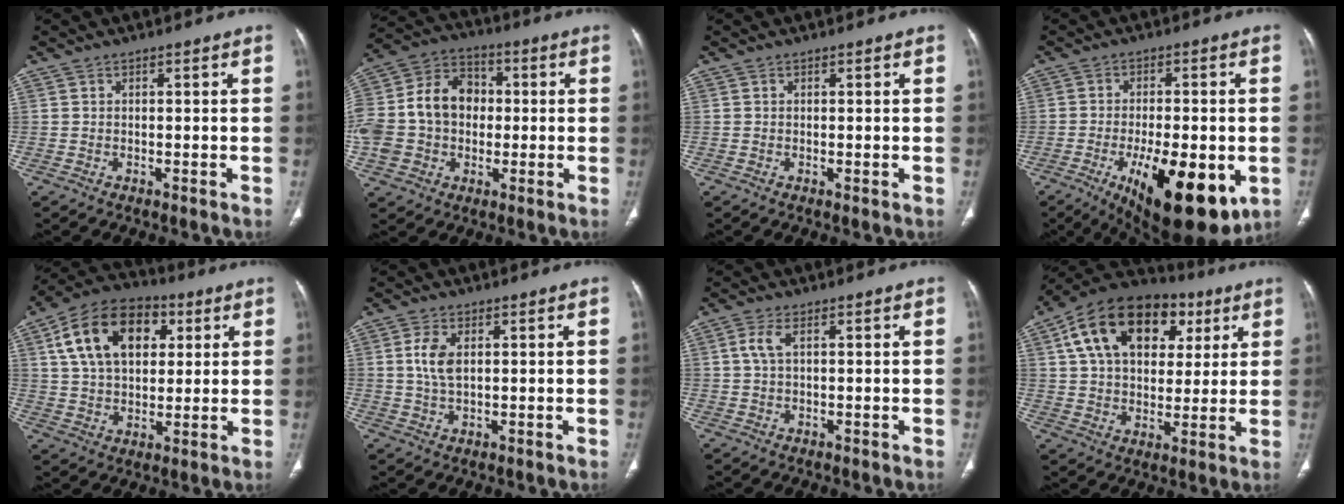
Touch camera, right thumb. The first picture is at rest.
{"total": 18.7, "force": [-0.6, 14.8, 11.4], "torque": [-0.227, 0.037, -0.011]}
{"total": 0.0}
{"total": 19.4, "force": [-6.7, 7.6, 16.5], "torque": [-0.218, -0.013, -0.082]}
{"total": 17.9, "force": [5.8, 11.6, 12.3], "torque": [-0.190, 0.006, 0.094]}
{"total": 4.9, "force": [1.1, 2.6, 4.1], "torque": [-0.090, -0.001, 0.020]}
{"total": 2.9, "force": [0.7, 1.1, 2.5], "torque": [-0.070, 0.009, 0.016]}
{"total": 22.5, "force": [8.5, 14.7, 14.8], "torque": [-0.222, 0.022, 0.132]}